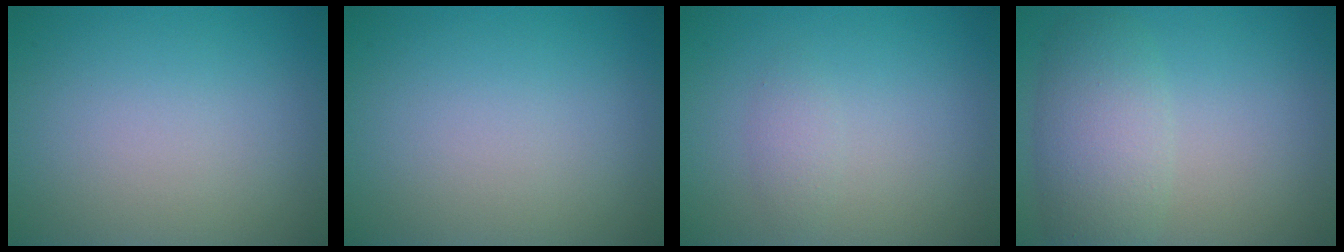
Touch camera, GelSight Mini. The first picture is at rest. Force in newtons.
{"total": 0.0}
{"total": 1.1, "press": 1.1, "slide": 0.1}
{"total": 4.7, "press": 4.7, "slide": 0.1}